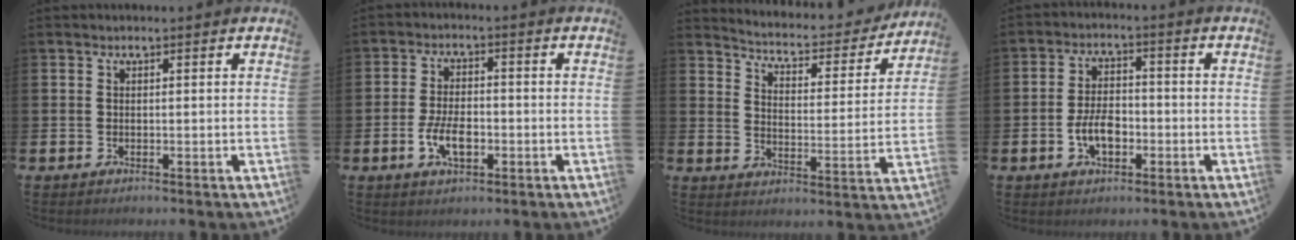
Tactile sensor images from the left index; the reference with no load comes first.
{"total": 5.0, "force": [-1.4, 2.6, 4.0], "torque": [-0.073, 0.004, -0.026]}
{"total": 4.8, "force": [4.6, 1.1, 0.9], "torque": [-0.041, -0.040, 0.070]}
{"total": 5.0, "force": [-1.6, 2.9, 3.8], "torque": [-0.064, 0.004, -0.034]}